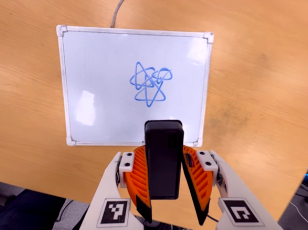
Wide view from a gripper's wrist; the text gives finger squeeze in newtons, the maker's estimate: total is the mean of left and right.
{"total": 5.8, "left": 5.1, "right": 6.6}